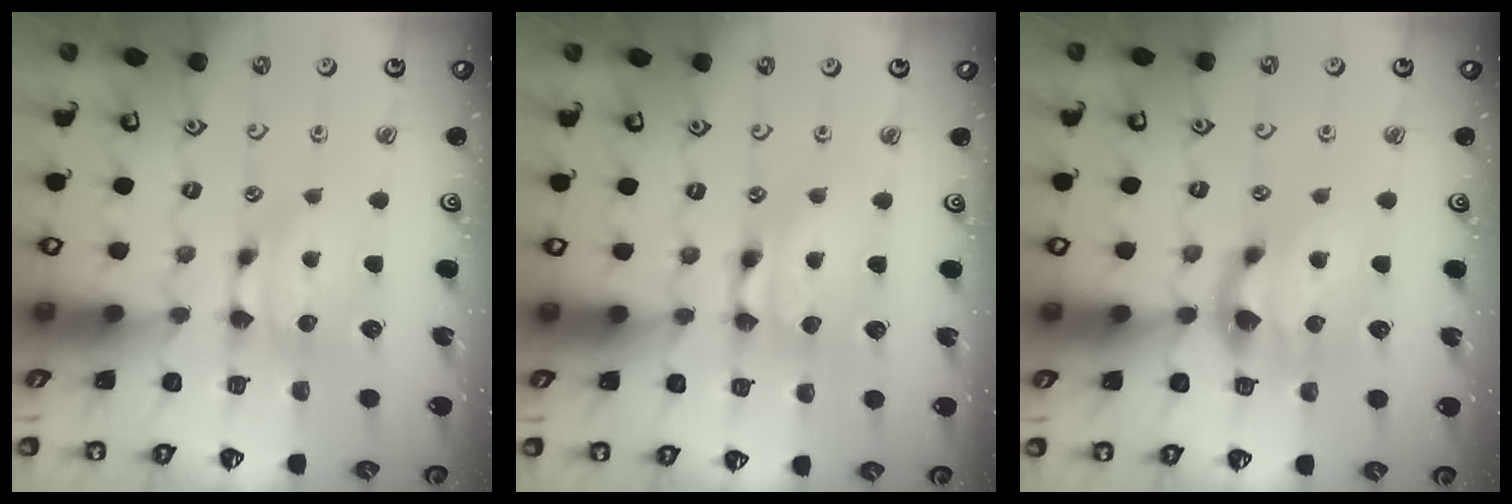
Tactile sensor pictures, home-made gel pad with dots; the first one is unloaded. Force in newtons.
{"total": 2.2, "press": 2.2, "slide": 0.1}
{"total": 2.9, "press": 2.2, "slide": 2.0}